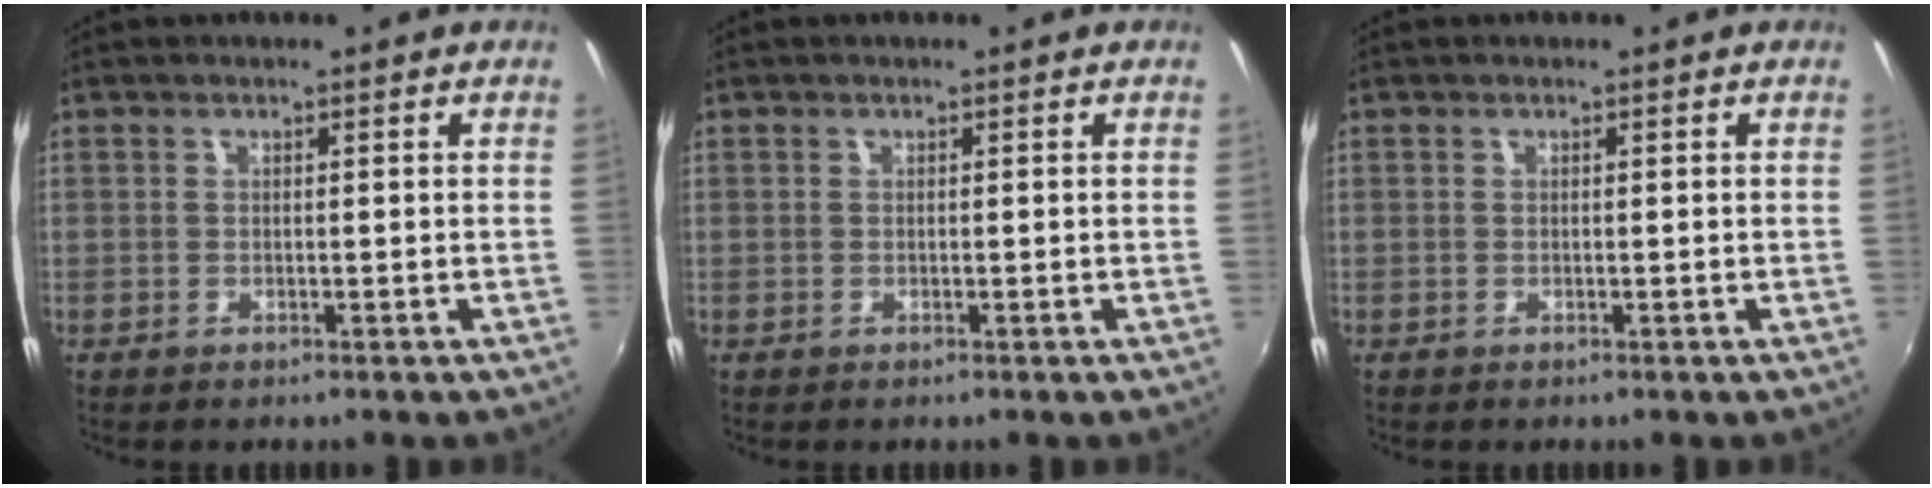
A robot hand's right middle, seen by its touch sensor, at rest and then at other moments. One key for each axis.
{"total": 0.0}
{"total": 0.0}